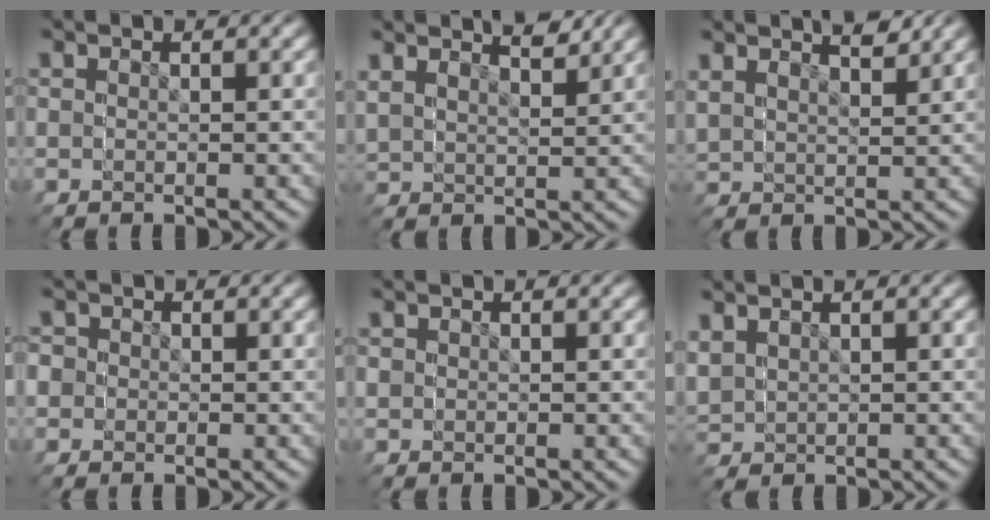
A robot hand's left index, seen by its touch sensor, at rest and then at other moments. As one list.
[{"total": 3.4, "force": [3.1, 0.7, -1.2], "torque": [-0.013, 0.007, 0.050]}, {"total": 3.1, "force": [2.7, 0.7, -1.3], "torque": [-0.009, 0.004, 0.046]}, {"total": 3.4, "force": [0.4, 3.4, -0.3], "torque": [-0.009, -0.028, 0.012]}, {"total": 1.3, "force": [0.0, 1.3, 0.0], "torque": [-0.002, -0.010, 0.001]}, {"total": 2.3, "force": [0.6, 2.2, -0.1], "torque": [-0.030, -0.012, 0.019]}]